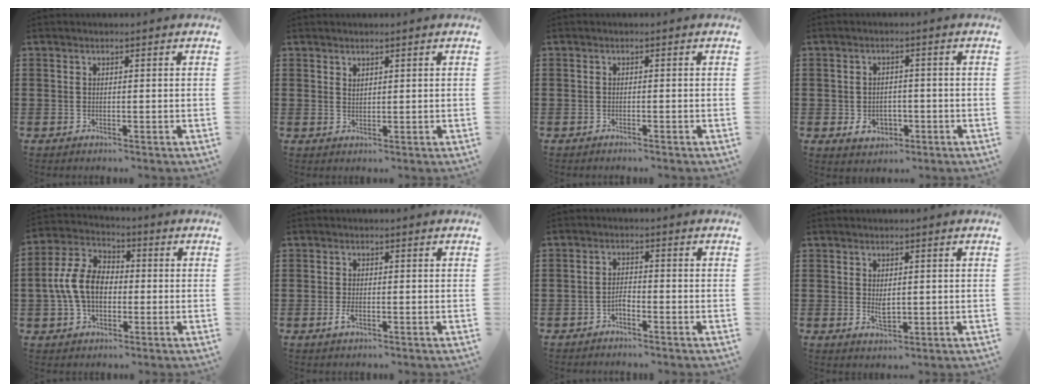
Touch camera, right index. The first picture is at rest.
{"total": 1.1, "force": [1.0, 0.4, 0.1], "torque": [-0.003, 0.001, 0.020]}
{"total": 0.6, "force": [-0.5, -0.1, 0.1], "torque": [-0.003, -0.003, -0.010]}
{"total": 3.3, "force": [-1.1, 2.6, 1.8], "torque": [-0.038, 0.002, -0.022]}
{"total": 9.0, "force": [-0.6, 6.1, 6.5], "torque": [-0.167, 0.005, -0.018]}
{"total": 1.8, "force": [-0.7, 0.7, 1.5], "torque": [-0.036, -0.006, -0.015]}
{"total": 1.9, "force": [-1.4, 0.7, 1.0], "torque": [-0.024, 0.005, -0.029]}
{"total": 2.2, "force": [0.2, 1.1, 1.9], "torque": [-0.029, -0.001, 0.003]}